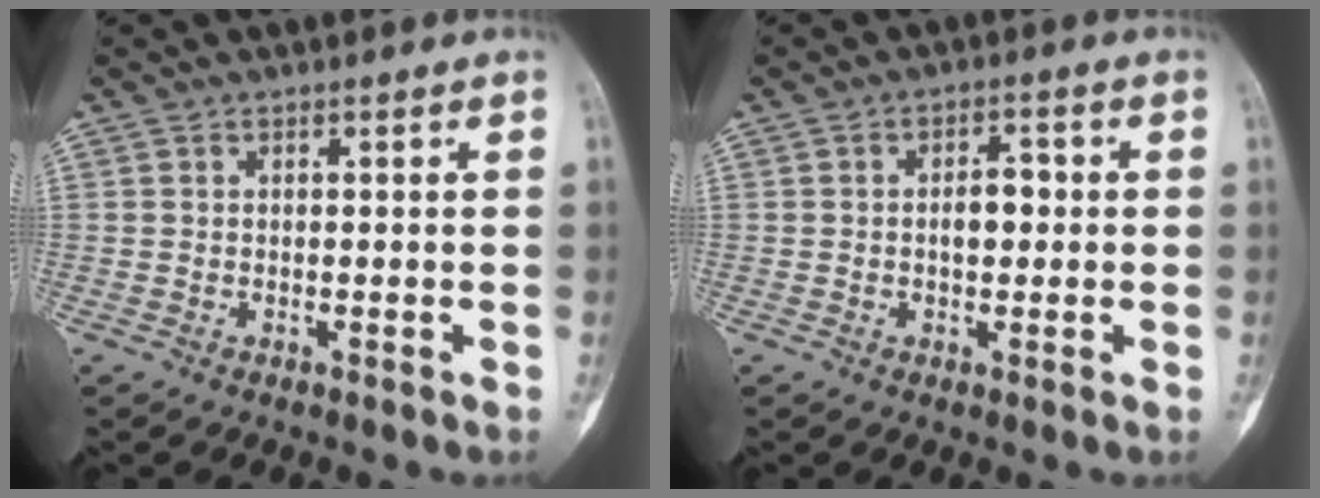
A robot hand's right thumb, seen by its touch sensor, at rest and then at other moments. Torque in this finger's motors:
{"motor_torque": [0.74, 0.56, 0.17, 0.02, 0.01]}